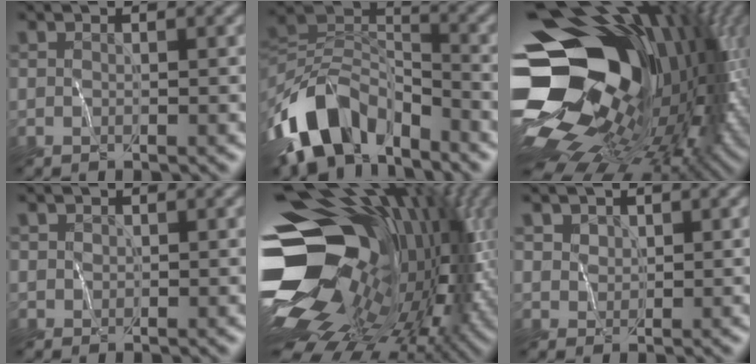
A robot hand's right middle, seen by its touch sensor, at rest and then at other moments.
{"total": 10.4, "force": [-6.2, 5.9, 5.9], "torque": [-0.103, 0.003, -0.125]}
{"total": 21.3, "force": [-0.7, 15.2, 14.9], "torque": [-0.273, -0.018, 0.001]}
{"total": 0.8, "force": [0.5, 0.5, -0.2], "torque": [0.010, 0.001, 0.008]}
{"total": 19.8, "force": [-1.7, 13.6, 14.3], "torque": [-0.269, -0.009, -0.012]}
{"total": 2.3, "force": [1.8, 1.4, 0.6], "torque": [-0.024, 0.003, 0.041]}